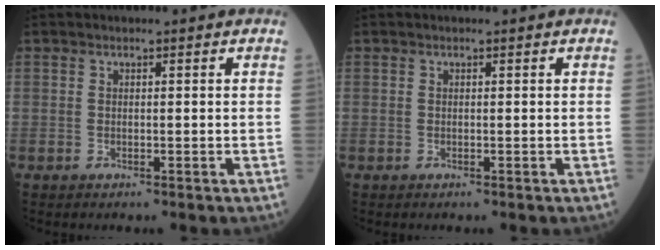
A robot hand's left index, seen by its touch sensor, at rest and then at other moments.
{"total": 0.0}